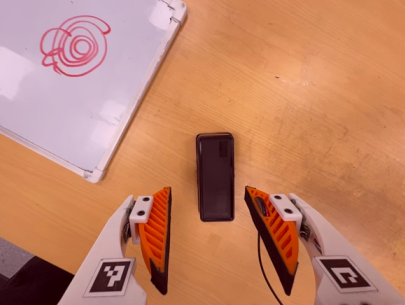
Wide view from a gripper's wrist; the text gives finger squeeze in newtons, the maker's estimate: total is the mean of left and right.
{"total": 0.0}